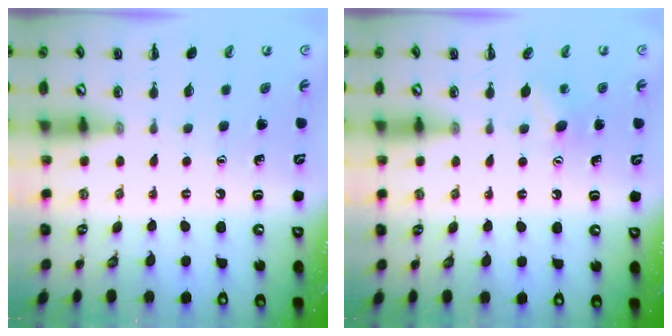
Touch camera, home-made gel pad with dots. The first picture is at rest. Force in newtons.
{"total": 5.1, "press": 5.0, "slide": 0.9}